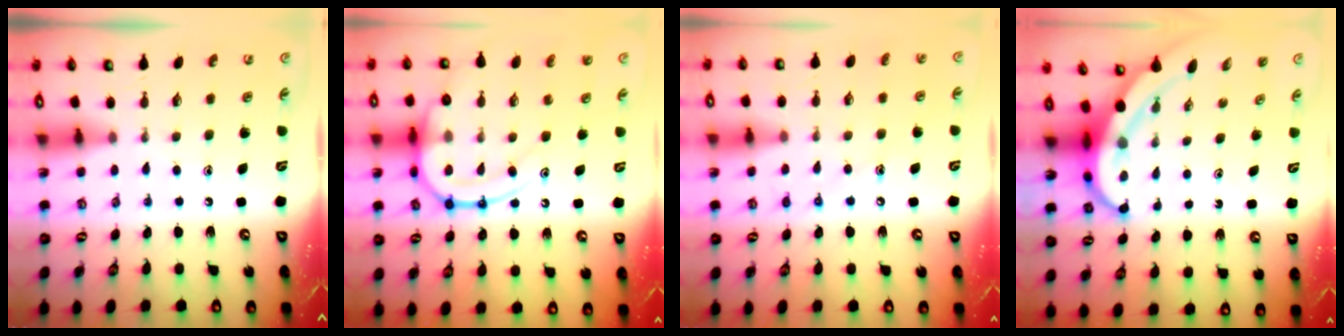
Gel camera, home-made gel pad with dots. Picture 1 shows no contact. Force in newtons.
{"total": 15.0, "press": 14.9, "slide": 1.0}
{"total": 7.2, "press": 7.2, "slide": 0.7}
{"total": 8.1, "press": 8.1, "slide": 1.1}